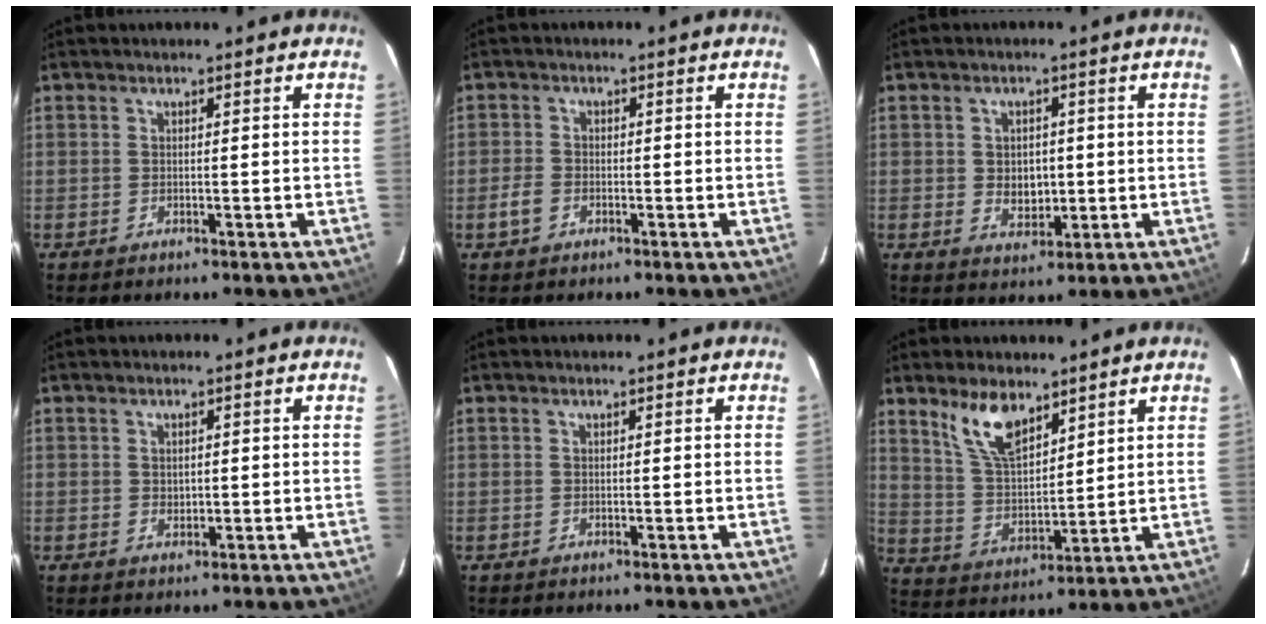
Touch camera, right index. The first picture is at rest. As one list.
[{"total": 2.9, "force": [-1.5, 2.2, 1.3], "torque": [-0.032, 0.004, -0.029]}, {"total": 4.6, "force": [-0.2, 3.6, 2.9], "torque": [-0.047, 0.002, 0.004]}, {"total": 1.2, "force": [0.0, 1.1, 0.6], "torque": [-0.007, 0.003, 0.002]}, {"total": 0.0}, {"total": 9.9, "force": [6.7, 4.1, 6.1], "torque": [-0.114, 0.008, 0.139]}]